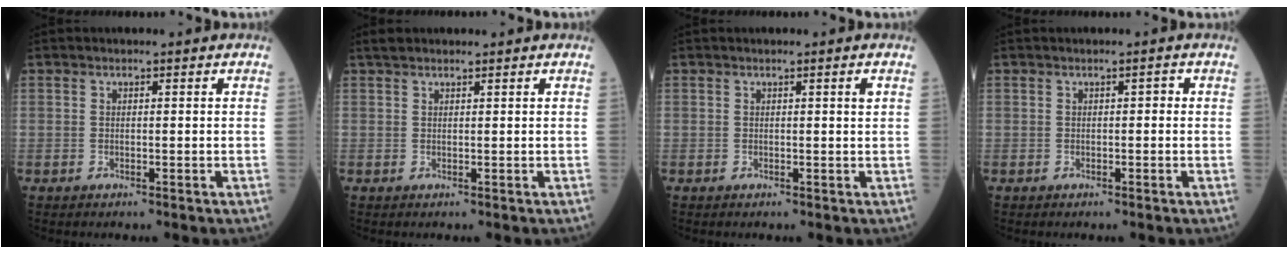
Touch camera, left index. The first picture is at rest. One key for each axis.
{"total": 1.6, "fx": 1.4, "fy": 0.6, "fz": 0.6, "tx": -0.015, "ty": 0.017, "tz": 0.025}
{"total": 0.6, "fx": 0.3, "fy": -0.1, "fz": 0.5, "tx": -0.007, "ty": 0.000, "tz": 0.004}
{"total": 0.6, "fx": 0.0, "fy": 0.2, "fz": 0.6, "tx": -0.003, "ty": 0.004, "tz": -0.002}